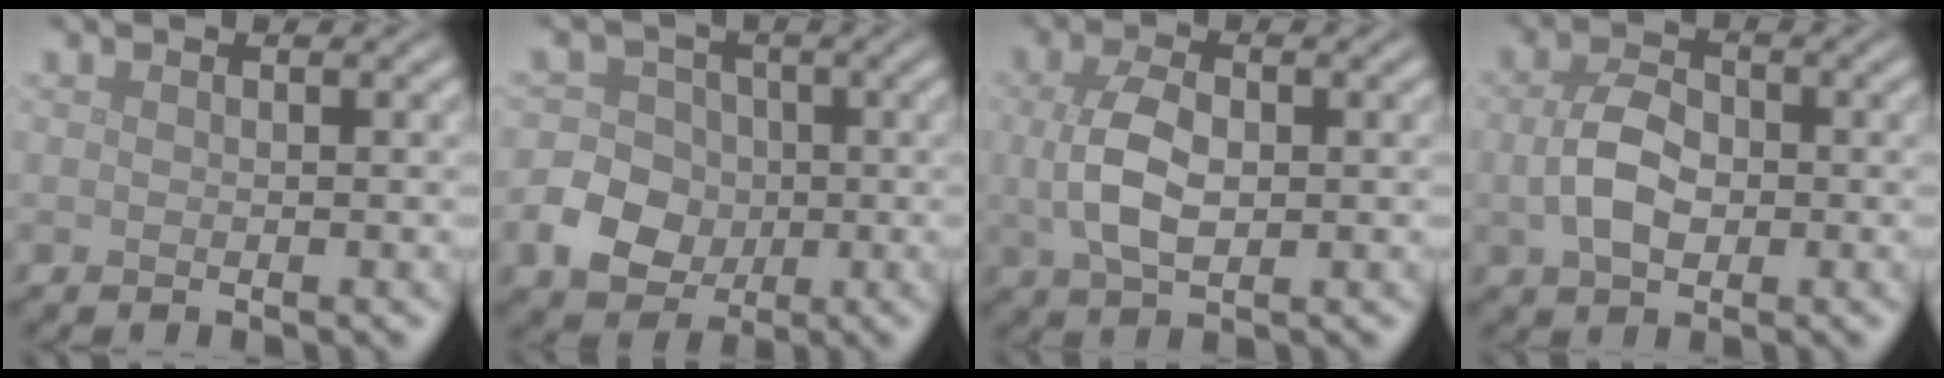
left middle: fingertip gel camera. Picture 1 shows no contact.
{"total": 5.8, "force": [-1.4, 5.1, 2.2], "torque": [-0.023, 0.006, -0.050]}
{"total": 4.4, "force": [0.1, 2.5, 3.7], "torque": [-0.084, 0.001, 0.005]}
{"total": 4.1, "force": [-0.2, 2.7, 3.1], "torque": [-0.066, 0.000, -0.007]}